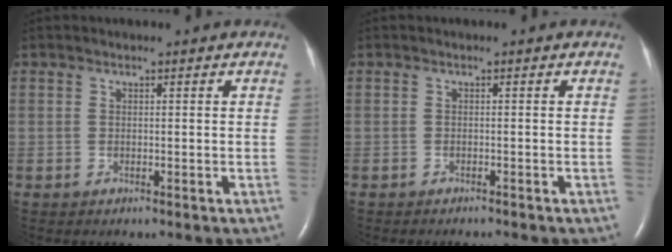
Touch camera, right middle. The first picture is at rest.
{"total": 1.5, "force": [-1.4, 0.2, 0.4], "torque": [-0.010, -0.004, -0.017]}